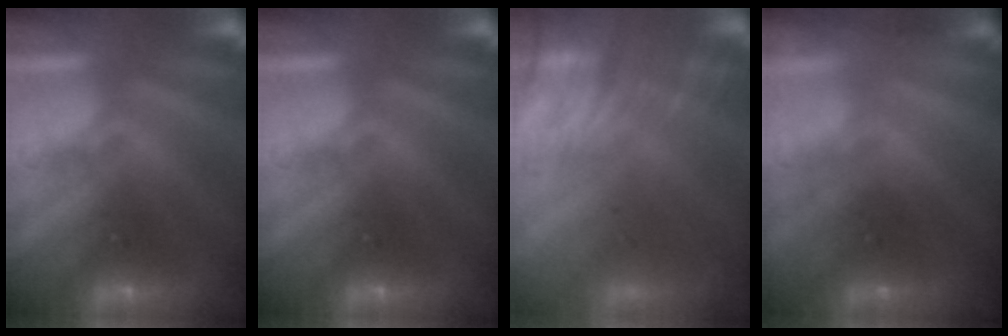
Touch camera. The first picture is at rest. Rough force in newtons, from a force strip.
{"total": 0.0}
{"total": 7.3}
{"total": 2.3}